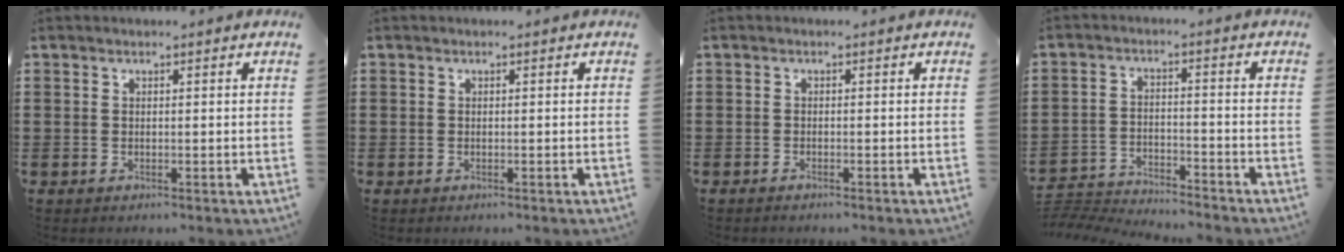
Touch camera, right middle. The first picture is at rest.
{"total": 0.0}
{"total": 0.6, "force": [-0.6, 0.0, 0.1], "torque": [-0.004, -0.002, -0.012]}
{"total": 4.4, "force": [-4.4, 0.3, 0.4], "torque": [-0.018, 0.002, -0.096]}